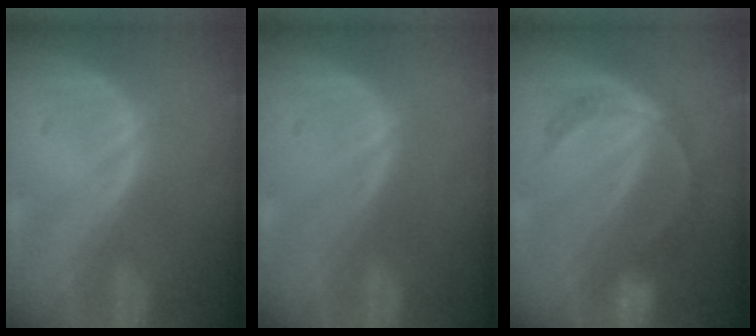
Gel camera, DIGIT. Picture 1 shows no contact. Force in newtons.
{"total": 0.0}
{"total": 5.2, "press": 4.9, "slide": 1.7}